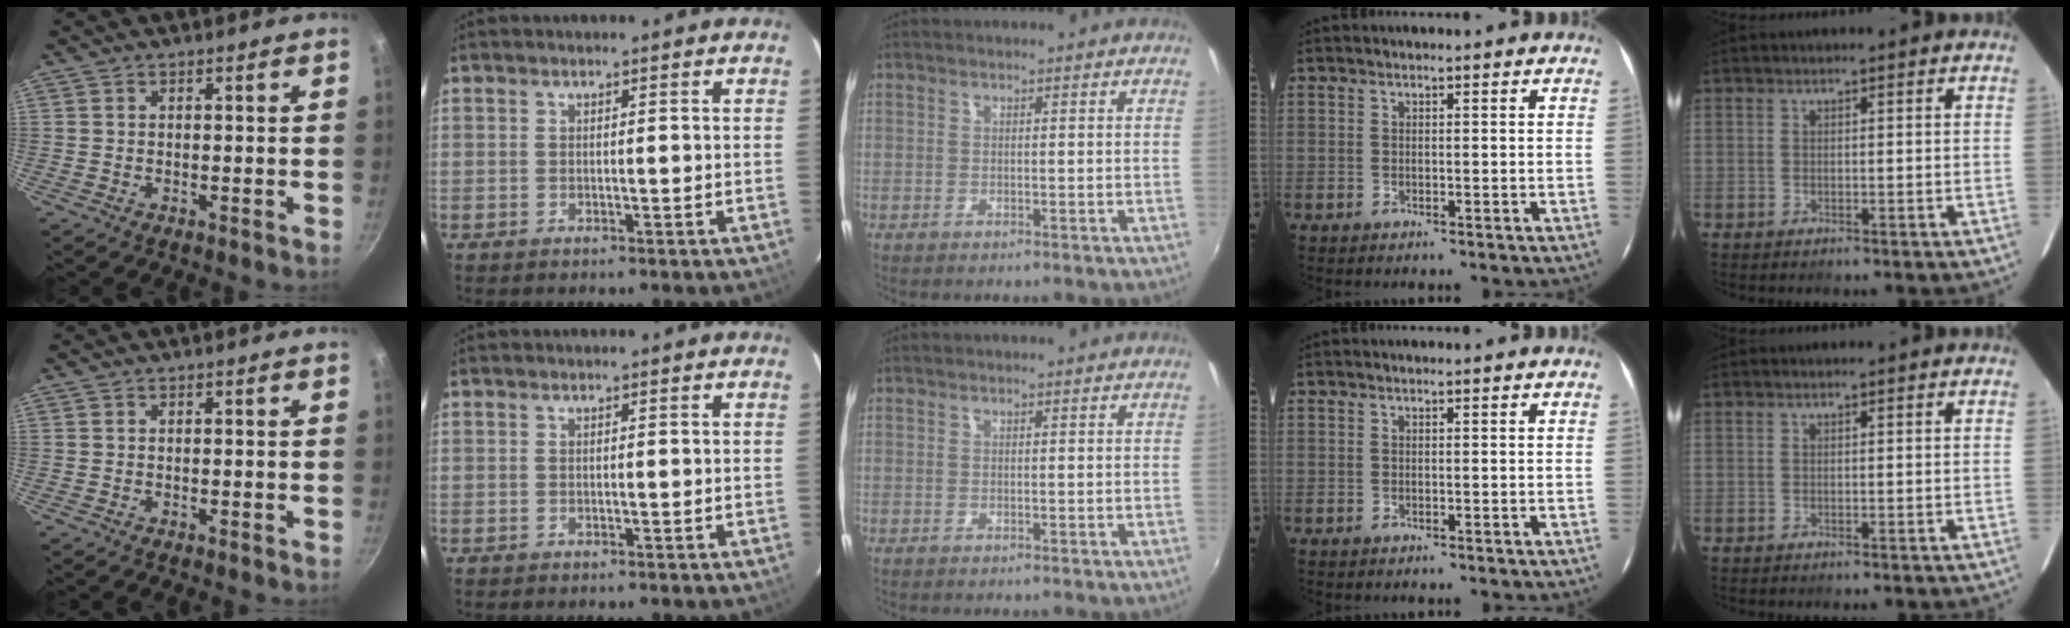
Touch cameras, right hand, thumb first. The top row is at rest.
{}